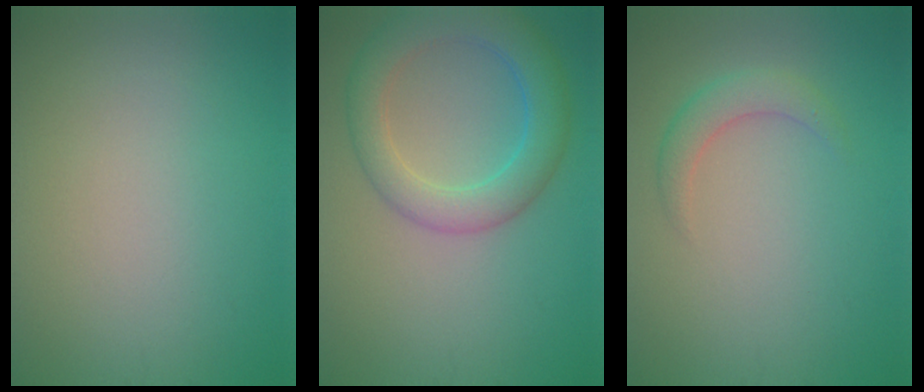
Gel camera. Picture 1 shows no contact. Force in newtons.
{"total": 5.4, "press": 5.4, "slide": 0.2}
{"total": 2.3, "press": 2.3, "slide": 0.1}